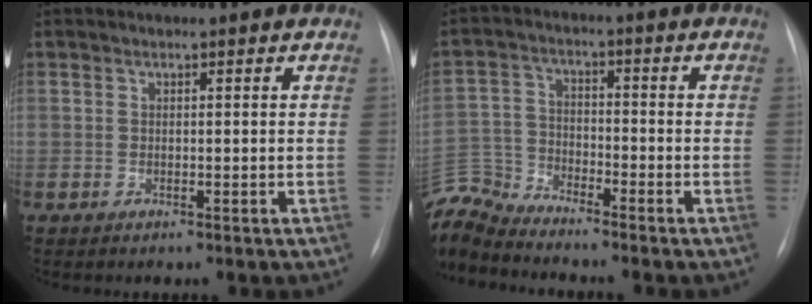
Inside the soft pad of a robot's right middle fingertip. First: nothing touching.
{"total": 8.8, "force": [-8.8, 0.0, 0.5], "torque": [-0.023, 0.011, -0.177]}